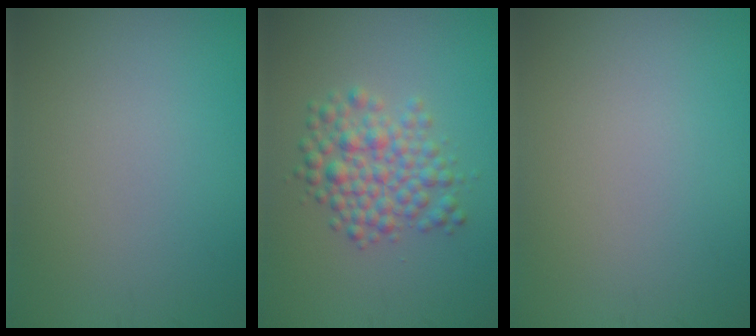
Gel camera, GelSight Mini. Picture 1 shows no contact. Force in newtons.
{"total": 4.1, "press": 4.1, "slide": 0.1}
{"total": 0.0}